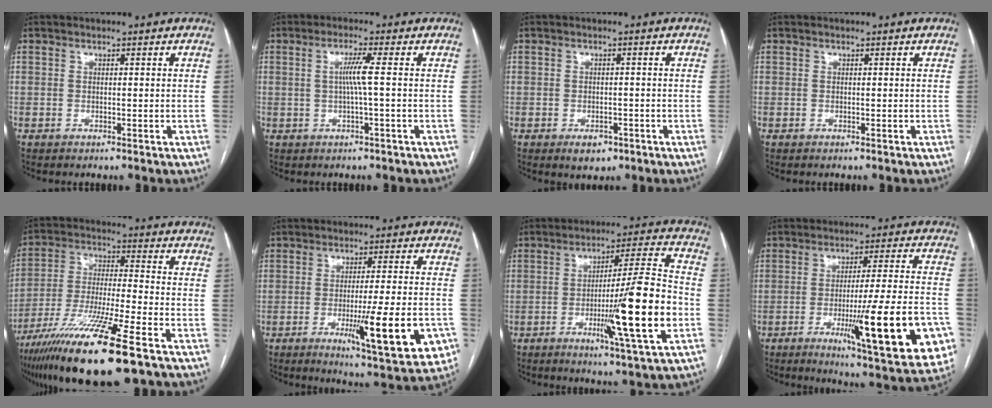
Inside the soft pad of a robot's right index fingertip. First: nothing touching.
{"total": 3.5, "force": [0.1, -0.8, 3.4], "torque": [-0.066, 0.002, 0.002]}
{"total": 3.1, "force": [-1.8, 2.0, 1.6], "torque": [-0.019, 0.001, -0.016]}
{"total": 0.0}
{"total": 18.4, "force": [-11.4, 0.5, 14.4], "torque": [-0.273, -0.052, -0.206]}
{"total": 15.2, "force": [-5.2, 1.4, 14.2], "torque": [-0.180, -0.026, -0.067]}
{"total": 16.8, "force": [-4.4, -0.6, 16.2], "torque": [-0.256, -0.012, -0.075]}
{"total": 21.6, "force": [-7.1, 1.6, 20.3], "torque": [-0.241, -0.021, -0.095]}